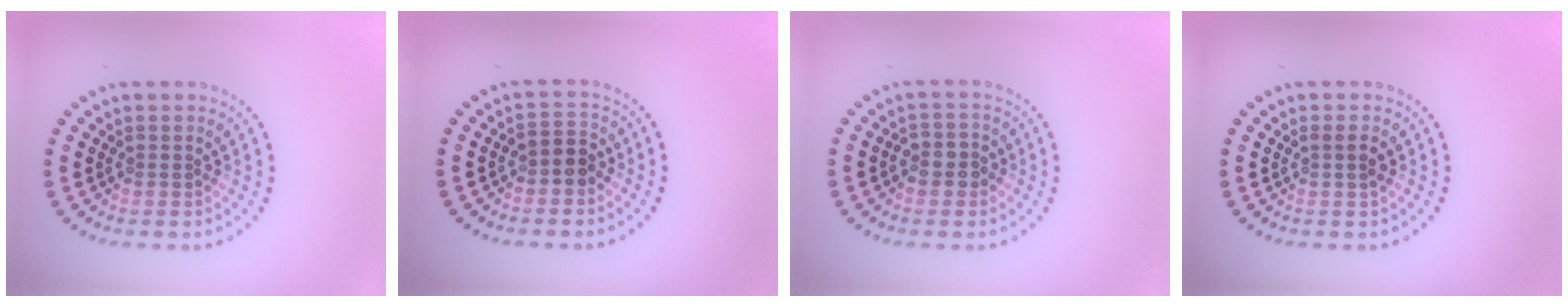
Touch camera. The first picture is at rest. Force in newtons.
{"total": 1.9, "press": 1.8, "slide": 0.7}
{"total": 2.0, "press": 1.9, "slide": 0.7}
{"total": 1.1, "press": 1.0, "slide": 0.6}